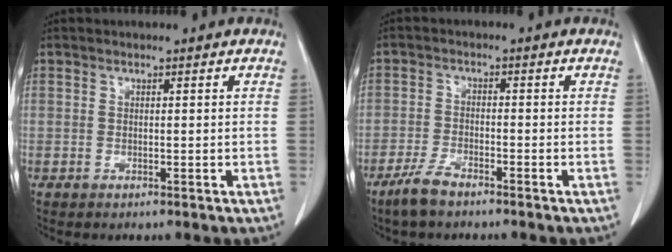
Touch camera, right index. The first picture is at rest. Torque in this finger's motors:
{"motor_torque": [0.15, -0.19, 0.11, 0.04]}